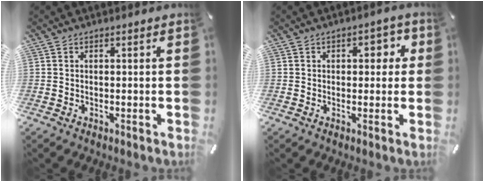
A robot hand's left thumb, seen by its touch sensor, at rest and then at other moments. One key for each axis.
{"total": 4.1, "fx": 0.4, "fy": 2.8, "fz": 2.9, "tx": -0.029, "ty": -0.001, "tz": -0.005}